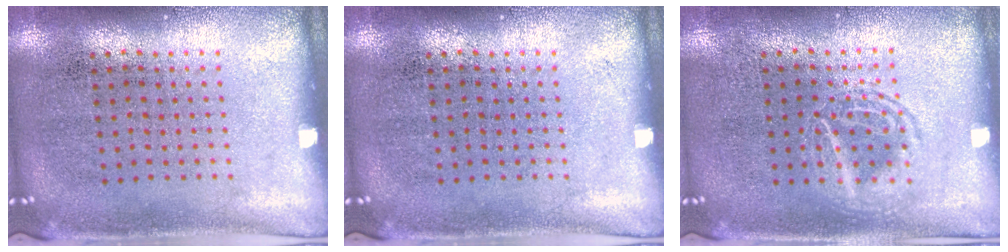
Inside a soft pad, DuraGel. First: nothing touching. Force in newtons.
{"total": 0.0}
{"total": 2.2, "press": 2.2, "slide": 0.3}